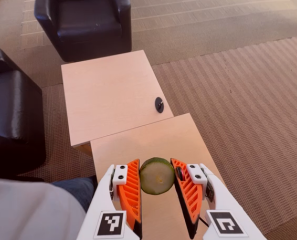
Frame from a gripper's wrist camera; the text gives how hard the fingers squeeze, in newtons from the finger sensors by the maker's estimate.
{"total": 10.7, "left": 11.2, "right": 10.2}